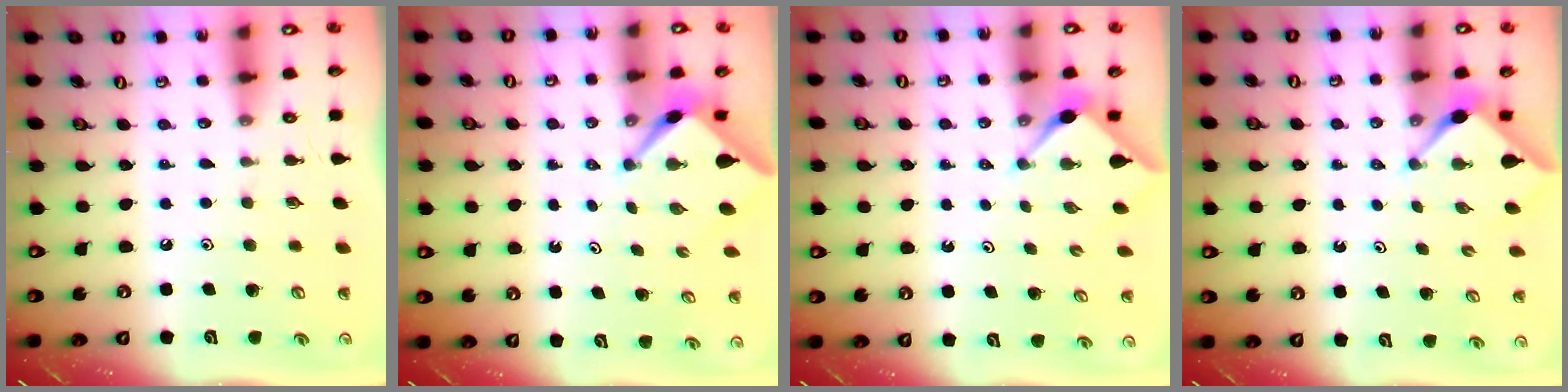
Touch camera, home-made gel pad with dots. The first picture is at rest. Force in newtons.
{"total": 2.5, "press": 2.5, "slide": 0.3}
{"total": 2.9, "press": 2.9, "slide": 0.4}
{"total": 3.0, "press": 2.9, "slide": 0.3}